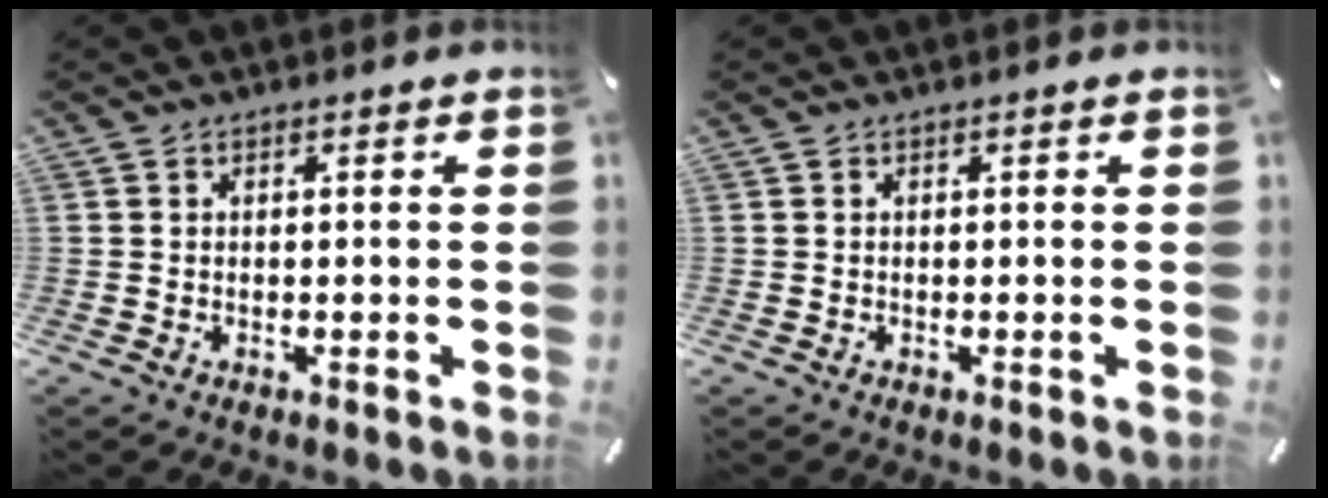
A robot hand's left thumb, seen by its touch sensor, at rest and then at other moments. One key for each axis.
{"total": 0.0}